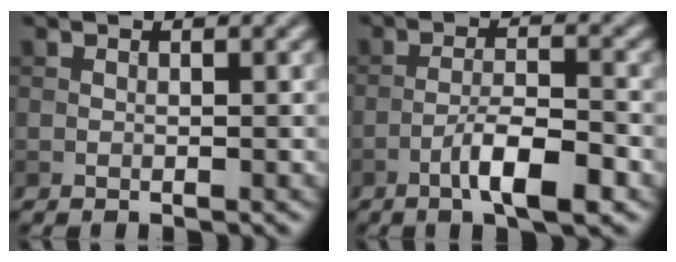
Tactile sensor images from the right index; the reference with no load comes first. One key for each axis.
{"total": 5.4, "fx": -2.9, "fy": 1.3, "fz": 4.5, "tx": -0.077, "ty": 0.007, "tz": -0.050}